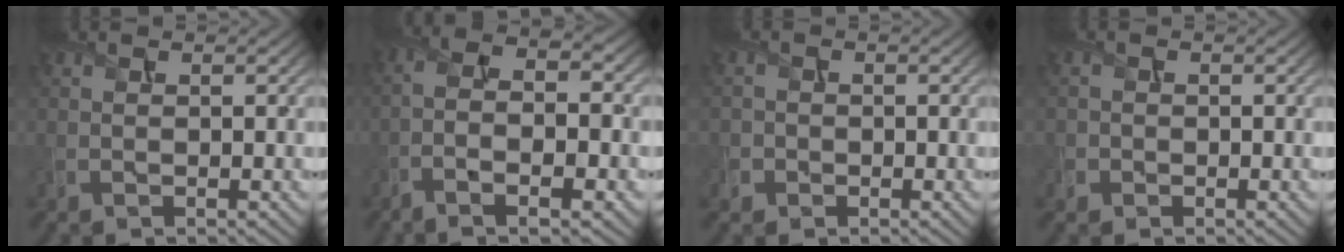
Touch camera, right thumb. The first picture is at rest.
{"total": 7.9, "force": [-3.3, 2.5, 6.7], "torque": [-0.133, -0.005, -0.058]}
{"total": 2.0, "force": [-0.7, 1.9, 0.2], "torque": [0.004, -0.001, -0.019]}
{"total": 1.5, "force": [-0.6, 1.3, 0.1], "torque": [0.008, -0.004, -0.014]}